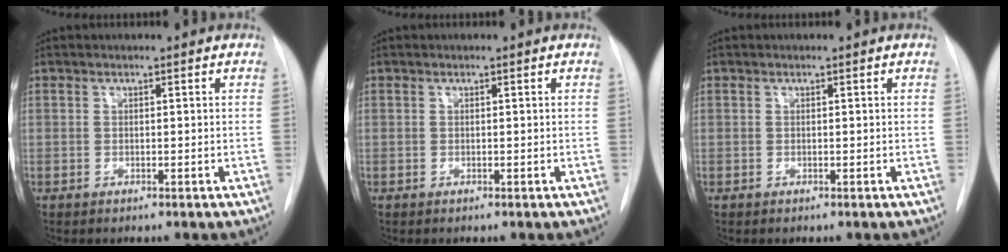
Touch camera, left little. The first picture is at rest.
{"total": 0.0}
{"total": 0.0}